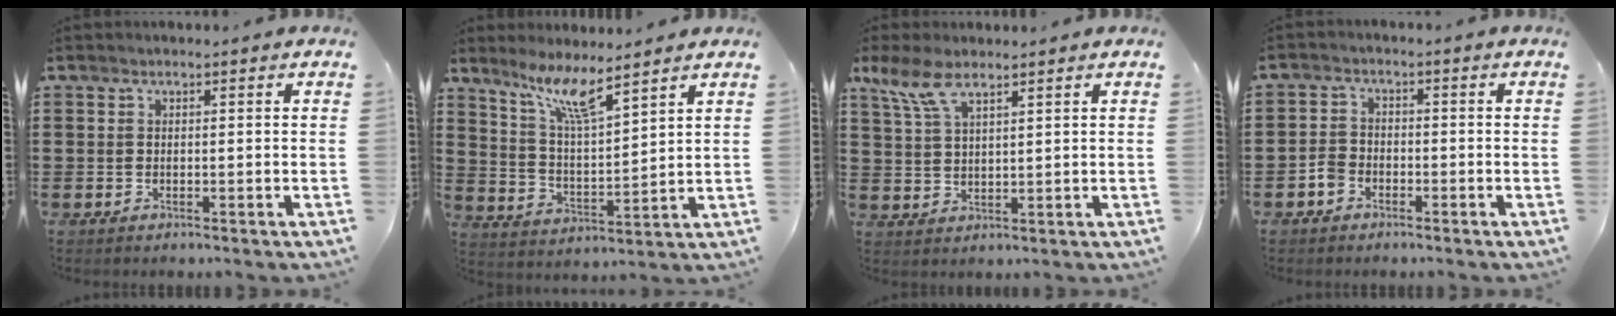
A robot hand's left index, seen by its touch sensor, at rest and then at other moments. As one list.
[{"total": 7.9, "force": [6.0, 0.7, 5.0], "torque": [-0.117, -0.026, 0.104]}, {"total": 6.2, "force": [4.1, 2.0, 4.2], "torque": [-0.101, -0.003, 0.074]}, {"total": 2.6, "force": [-1.8, 1.7, 0.8], "torque": [-0.025, 0.003, -0.038]}]